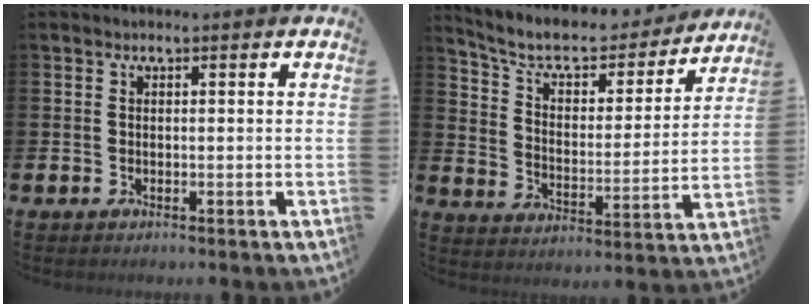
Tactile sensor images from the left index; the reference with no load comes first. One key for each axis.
{"total": 7.9, "fx": 7.0, "fy": 2.6, "fz": 2.6, "tx": -0.080, "ty": -0.050, "tz": 0.116}